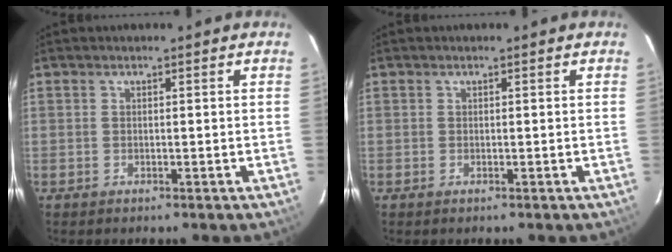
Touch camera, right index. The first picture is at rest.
{"total": 0.0}